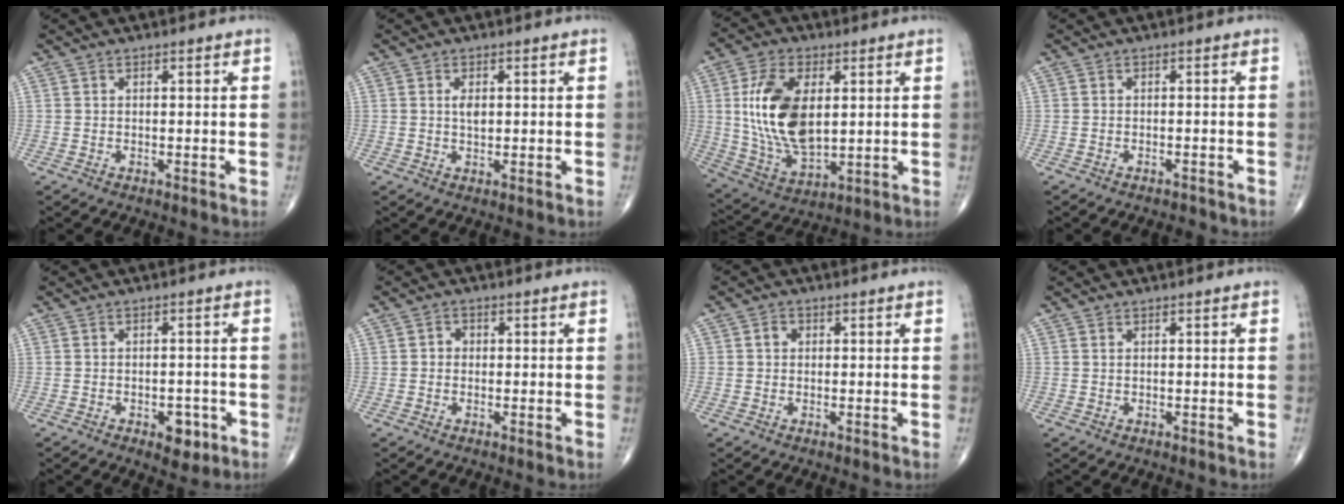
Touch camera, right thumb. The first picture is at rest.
{"total": 2.2, "force": [0.3, 1.1, 1.8], "torque": [-0.032, -0.002, 0.006]}
{"total": 16.7, "force": [2.7, 9.1, 13.8], "torque": [-0.256, -0.013, 0.059]}
{"total": 1.6, "force": [-1.5, 0.5, 0.3], "torque": [-0.010, 0.009, -0.018]}
{"total": 4.5, "force": [-2.0, 2.6, 3.2], "torque": [-0.020, 0.010, -0.019]}
{"total": 1.7, "force": [0.0, 1.6, 0.8], "torque": [-0.003, 0.006, -0.004]}
{"total": 1.8, "force": [0.3, 1.6, 0.8], "torque": [-0.005, 0.003, 0.002]}
{"total": 0.0}